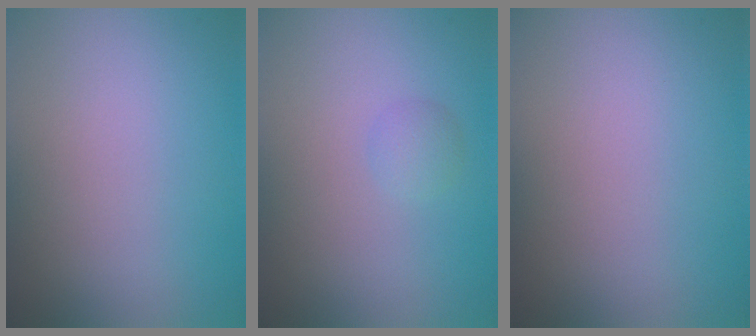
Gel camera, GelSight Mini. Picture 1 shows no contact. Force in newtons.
{"total": 1.1, "press": 1.1, "slide": 0.0}
{"total": 0.0}